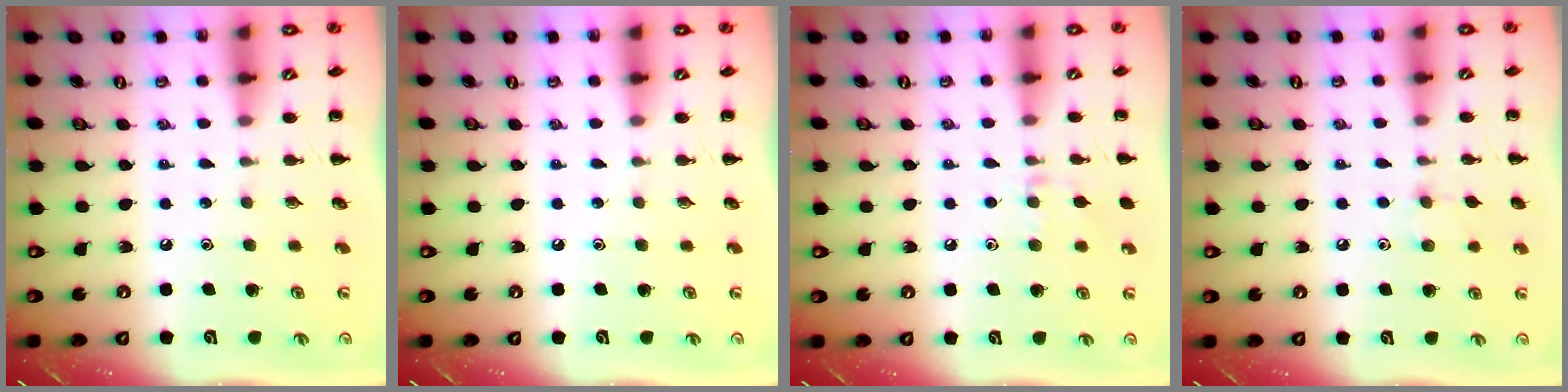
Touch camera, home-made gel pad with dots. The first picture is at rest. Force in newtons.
{"total": 0.0}
{"total": 6.8, "press": 6.4, "slide": 2.3}
{"total": 6.7, "press": 6.4, "slide": 2.1}